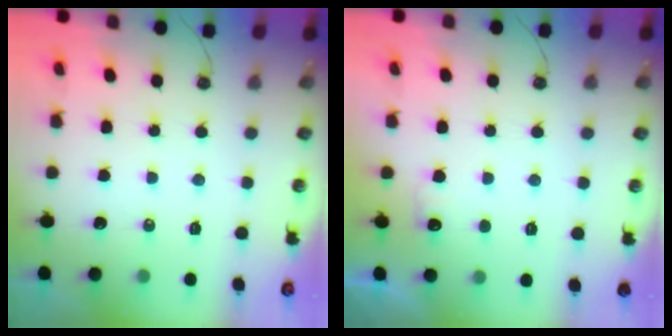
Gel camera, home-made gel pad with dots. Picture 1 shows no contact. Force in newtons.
{"total": 4.6, "press": 4.4, "slide": 1.3}